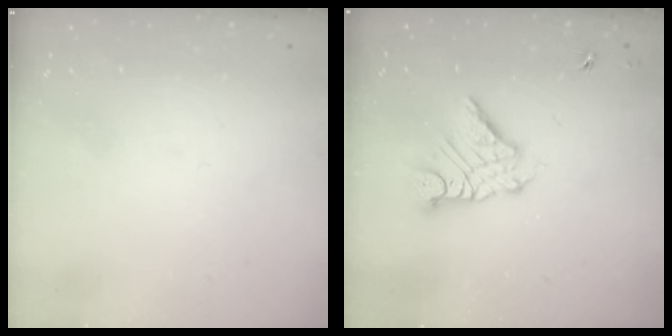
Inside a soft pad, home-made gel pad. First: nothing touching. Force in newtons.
{"total": 10.7, "press": 10.7, "slide": 0.8}